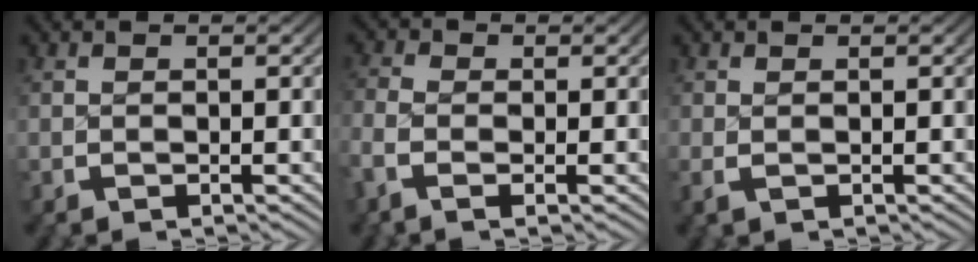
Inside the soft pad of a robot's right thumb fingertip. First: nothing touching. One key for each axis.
{"total": 2.3, "fx": -0.7, "fy": 1.1, "fz": 1.9, "tx": -0.058, "ty": -0.003, "tz": -0.015}
{"total": 0.5, "fx": 0.1, "fy": 0.2, "fz": 0.4, "tx": -0.013, "ty": -0.004, "tz": 0.005}